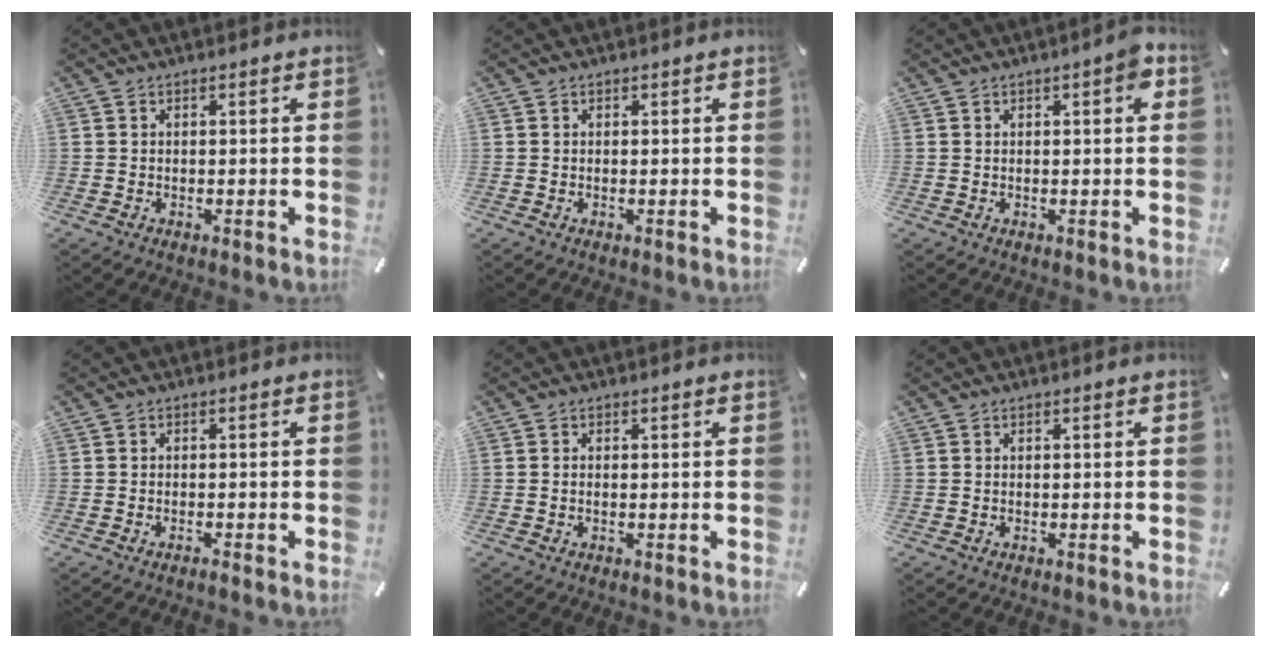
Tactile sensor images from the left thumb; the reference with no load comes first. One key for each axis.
{"total": 0.0}
{"total": 3.5, "fx": 0.9, "fy": 0.8, "fz": 3.3, "tx": -0.048, "ty": -0.001, "tz": 0.010}
{"total": 1.3, "fx": -0.9, "fy": 0.1, "fz": 0.9, "tx": -0.015, "ty": -0.001, "tz": -0.016}
{"total": 0.8, "fx": -0.1, "fy": 0.2, "fz": 0.7, "tx": -0.014, "ty": -0.002, "tz": -0.001}
{"total": 0.0}